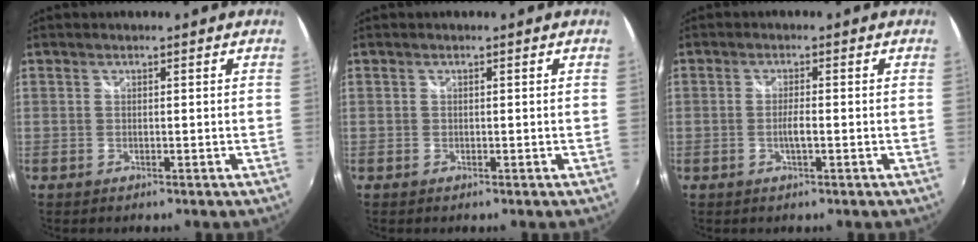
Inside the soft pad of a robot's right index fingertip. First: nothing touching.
{"total": 0.0}
{"total": 2.2, "force": [-0.7, 0.2, 2.0], "torque": [-0.039, -0.003, -0.012]}